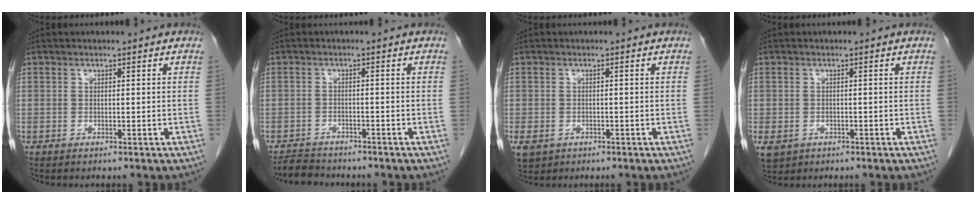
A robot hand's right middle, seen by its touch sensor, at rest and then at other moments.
{"total": 3.8, "force": [-3.6, 1.0, 0.3], "torque": [-0.012, -0.010, -0.063]}
{"total": 4.8, "force": [-2.4, 3.8, 1.9], "torque": [-0.050, -0.008, -0.034]}
{"total": 5.2, "force": [-2.4, 4.2, 1.9], "torque": [-0.050, -0.008, -0.032]}